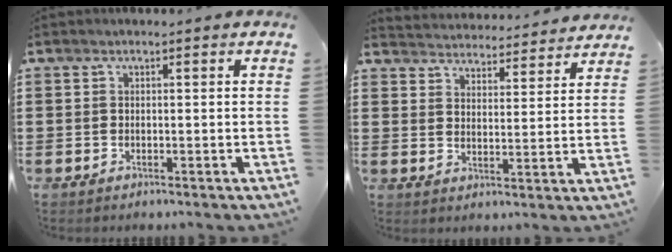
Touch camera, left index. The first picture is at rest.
{"total": 4.1, "force": [4.1, -0.2, -0.5], "torque": [-0.008, -0.028, 0.071]}